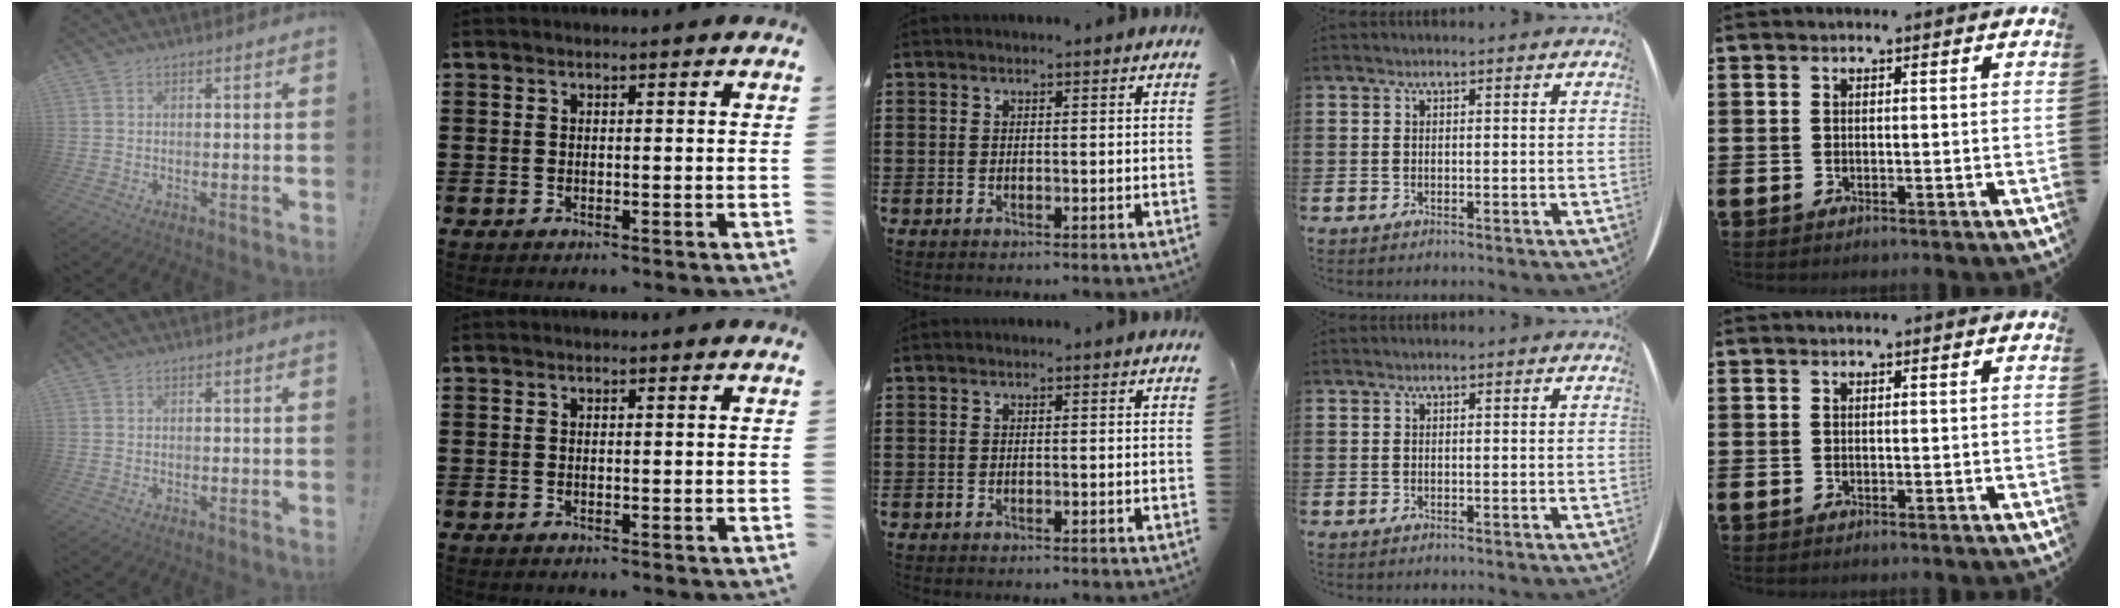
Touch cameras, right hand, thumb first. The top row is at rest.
{}